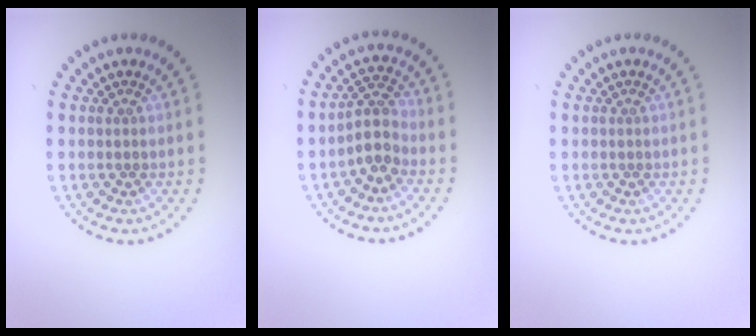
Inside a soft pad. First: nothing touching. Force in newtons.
{"total": 2.7, "press": 2.3, "slide": 1.5}
{"total": 0.0}